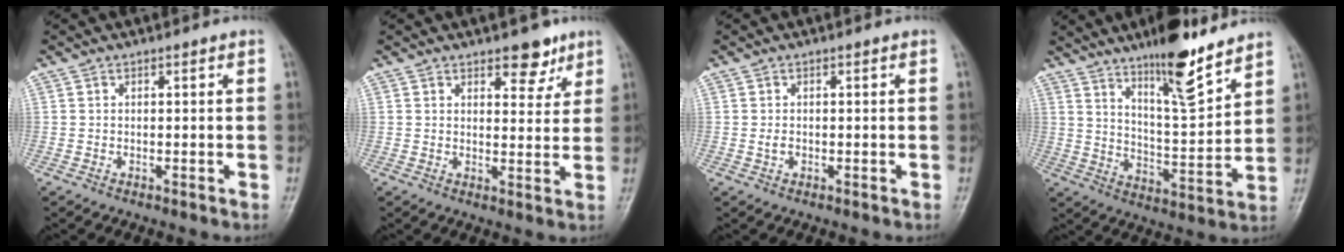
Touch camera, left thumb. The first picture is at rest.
{"total": 8.1, "force": [4.8, 3.9, 5.3], "torque": [-0.039, -0.022, 0.061]}
{"total": 1.3, "force": [-0.2, 0.9, 0.9], "torque": [-0.017, 0.001, -0.003]}
{"total": 13.7, "force": [10.2, 2.7, 8.8], "torque": [-0.126, -0.073, 0.173]}